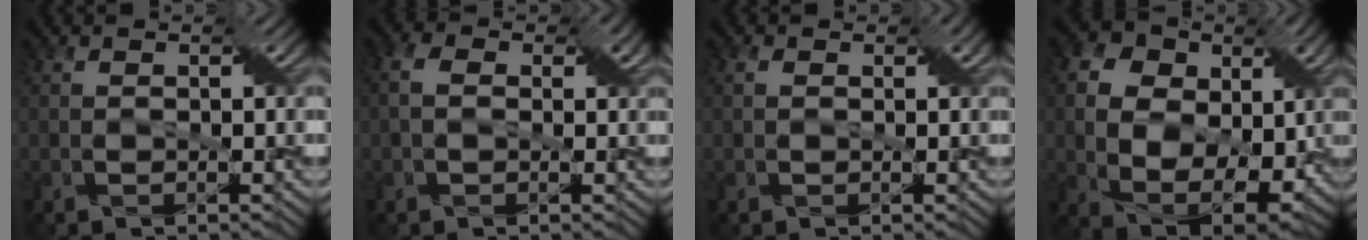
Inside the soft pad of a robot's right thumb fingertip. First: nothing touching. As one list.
[{"total": 4.5, "force": [0.7, 3.1, 3.2], "torque": [-0.062, 0.012, 0.002]}, {"total": 1.8, "force": [0.6, 1.2, 1.1], "torque": [-0.018, 0.001, 0.012]}, {"total": 12.5, "force": [1.4, 9.7, 7.7], "torque": [-0.179, -0.007, 0.036]}]